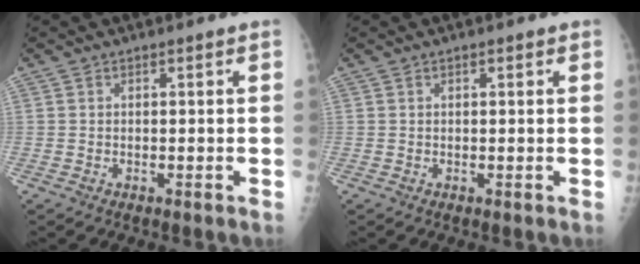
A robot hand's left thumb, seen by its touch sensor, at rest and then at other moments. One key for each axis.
{"total": 1.0, "fx": 0.5, "fy": 0.4, "fz": 0.7, "tx": -0.008, "ty": 0.001, "tz": 0.005}